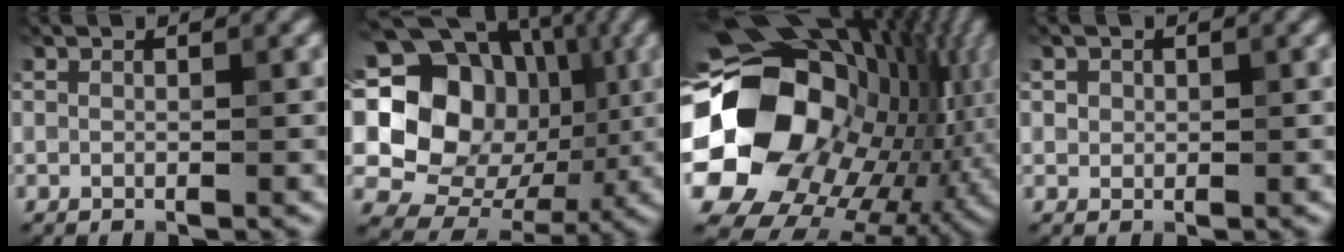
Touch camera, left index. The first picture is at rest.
{"total": 15.1, "force": [2.1, 12.8, 7.8], "torque": [-0.129, 0.012, 0.028]}
{"total": 22.2, "force": [-0.6, 17.5, 13.7], "torque": [-0.258, -0.037, -0.038]}
{"total": 1.1, "force": [0.3, 1.0, 0.3], "torque": [0.001, -0.004, 0.007]}